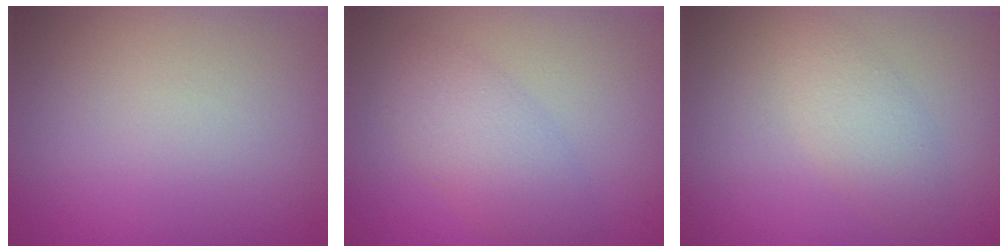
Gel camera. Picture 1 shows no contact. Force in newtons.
{"total": 3.5, "press": 3.5, "slide": 0.2}
{"total": 2.2, "press": 2.2, "slide": 0.2}